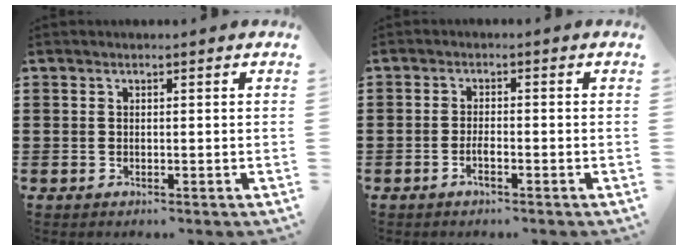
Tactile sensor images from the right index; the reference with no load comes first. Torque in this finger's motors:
{"motor_torque": [0.59, 0.58, 0.21, 0.06]}